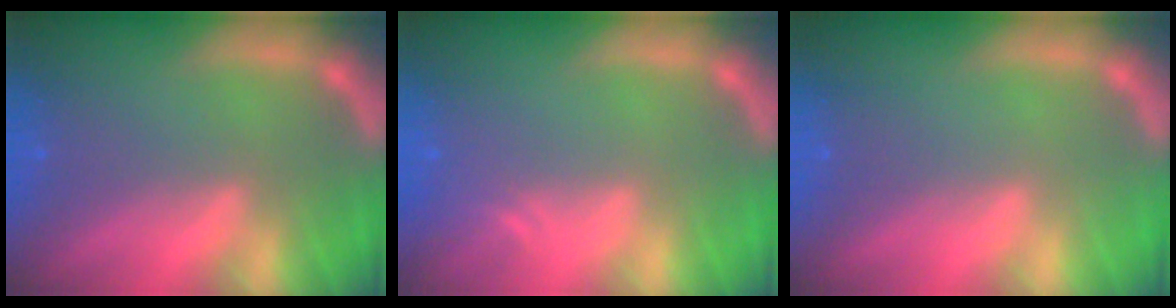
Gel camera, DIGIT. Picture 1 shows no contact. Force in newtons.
{"total": 1.5}
{"total": 0.0}